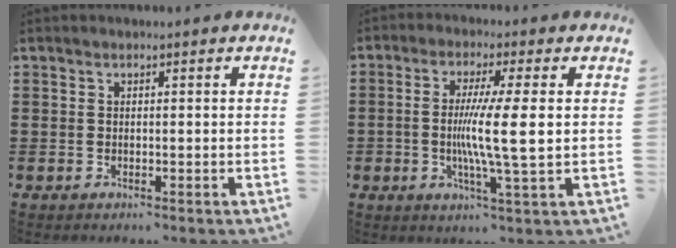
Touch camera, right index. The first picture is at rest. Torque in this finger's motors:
{"motor_torque": [1.28, 0.34, 0.28, 0.17]}